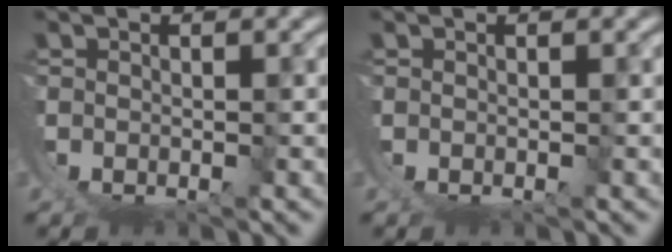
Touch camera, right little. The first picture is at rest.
{"total": 0.0}